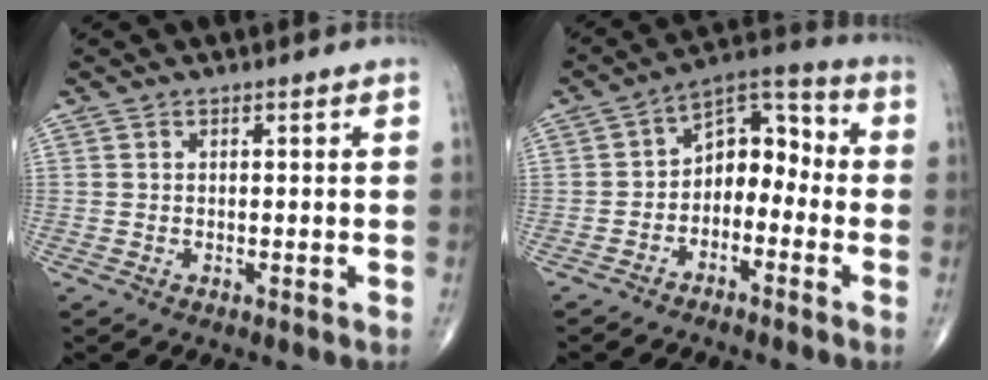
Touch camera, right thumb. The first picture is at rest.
{"total": 9.6, "force": [-2.3, 6.5, 6.7], "torque": [-0.069, 0.055, -0.056]}